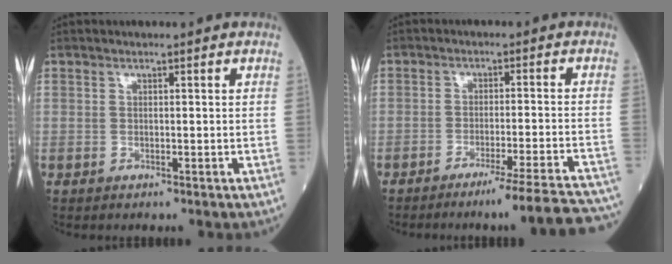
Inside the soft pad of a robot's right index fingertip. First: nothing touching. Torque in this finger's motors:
{"motor_torque": [-0.89, -0.94, -0.72, -0.21]}